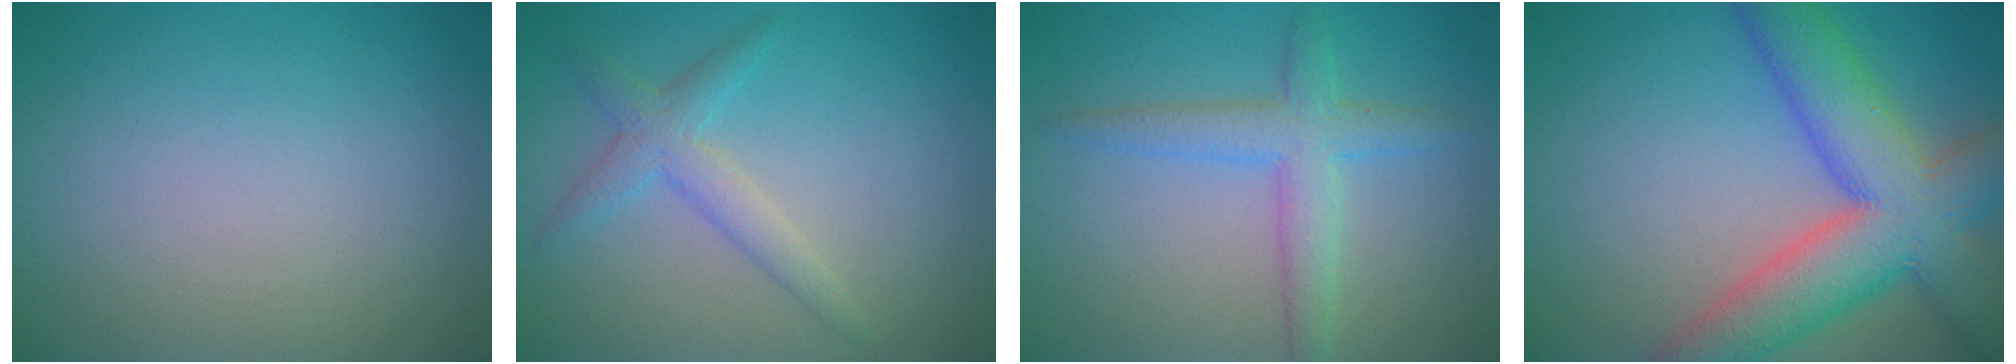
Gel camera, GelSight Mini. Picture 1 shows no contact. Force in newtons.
{"total": 2.6, "press": 2.6, "slide": 0.1}
{"total": 3.7, "press": 3.7, "slide": 0.1}
{"total": 10.7, "press": 10.7, "slide": 0.5}